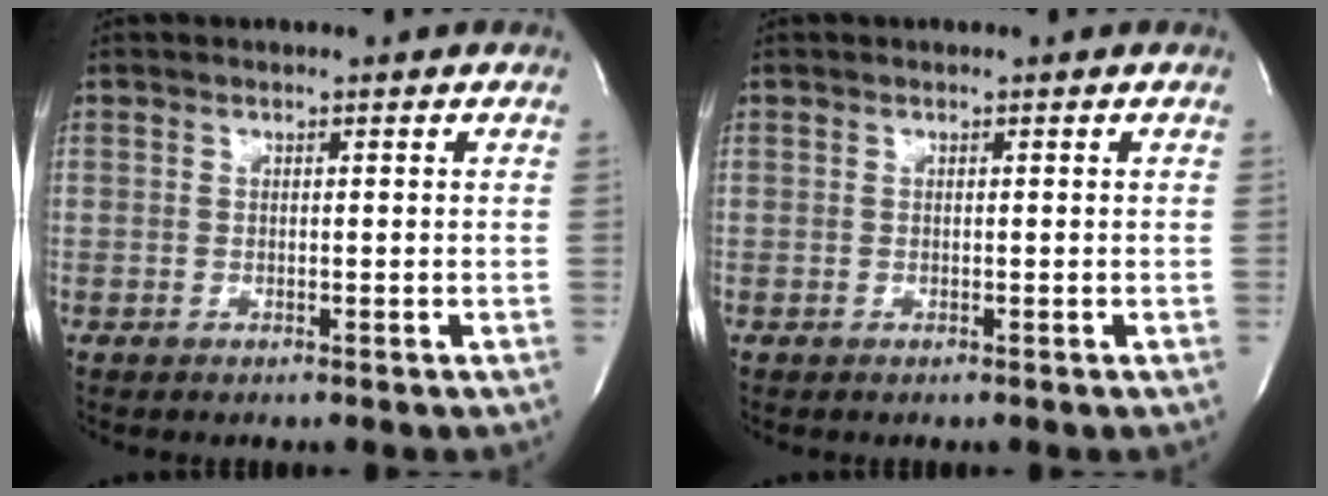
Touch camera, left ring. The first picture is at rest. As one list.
[{"total": 0.0}]